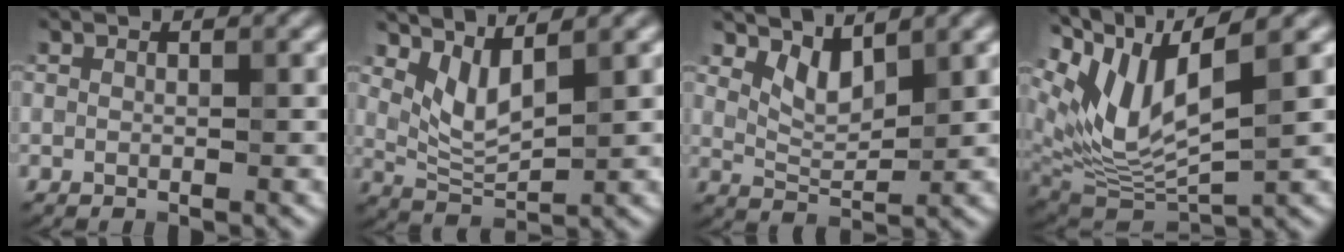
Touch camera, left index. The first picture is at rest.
{"total": 3.7, "force": [2.1, 1.3, 2.7], "torque": [-0.064, -0.013, 0.048]}
{"total": 3.1, "force": [2.1, 1.2, 1.9], "torque": [-0.040, -0.011, 0.042]}
{"total": 8.5, "force": [3.5, 3.1, 7.1], "torque": [-0.152, -0.010, 0.069]}